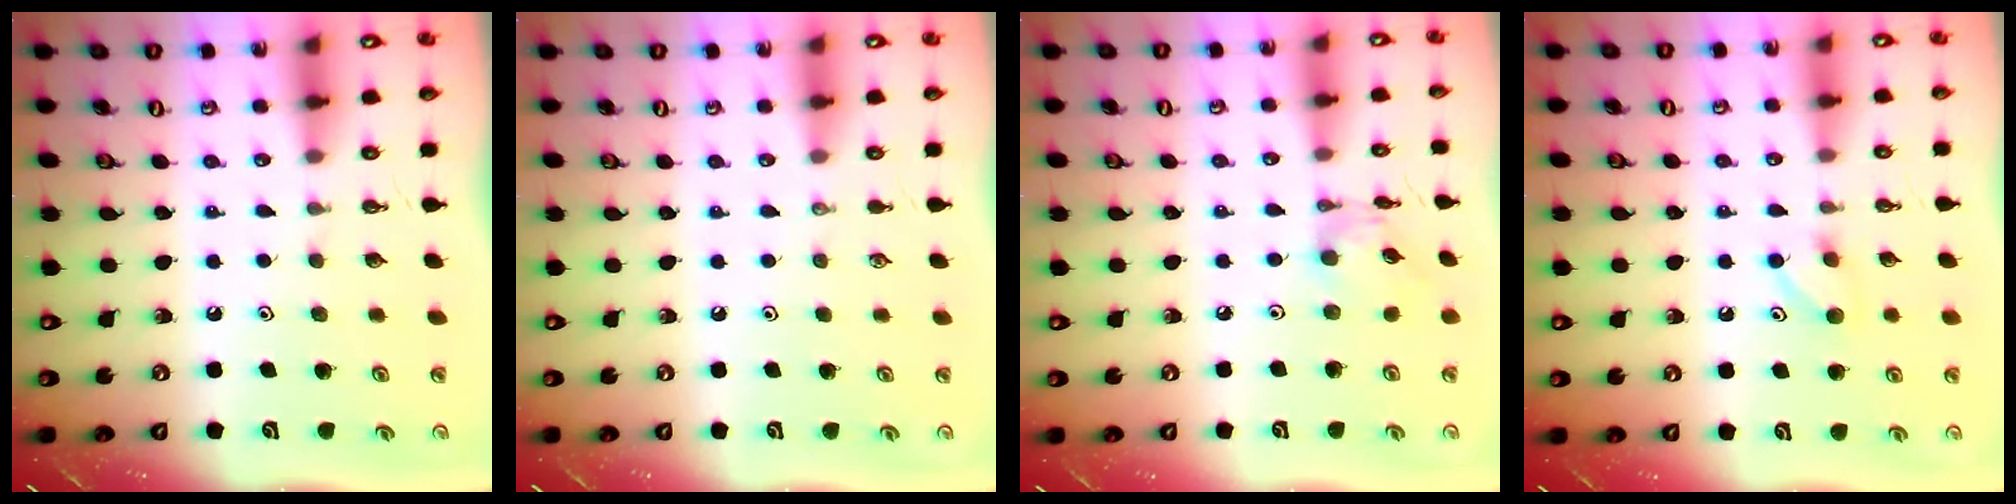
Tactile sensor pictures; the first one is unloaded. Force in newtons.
{"total": 0.0}
{"total": 3.6, "press": 3.6, "slide": 0.4}
{"total": 5.2, "press": 5.2, "slide": 0.8}